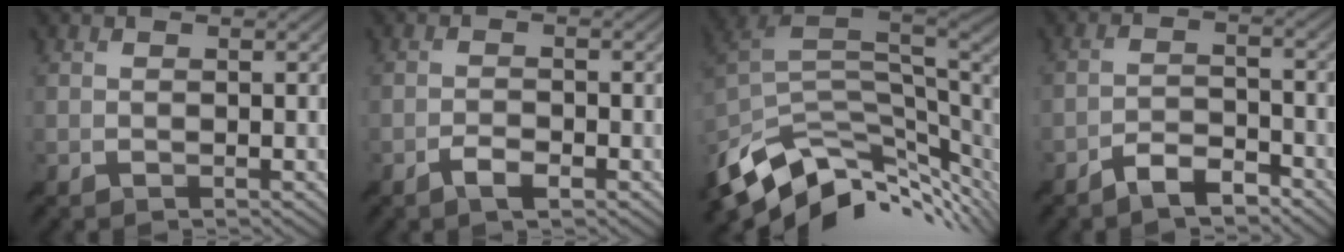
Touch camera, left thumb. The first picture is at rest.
{"total": 2.3, "force": [-1.6, 0.7, 1.5], "torque": [-0.026, 0.000, -0.031]}
{"total": 12.3, "force": [-5.2, 6.2, 9.2], "torque": [-0.203, -0.031, -0.080]}
{"total": 4.5, "force": [-3.7, 1.3, 2.2], "torque": [-0.039, 0.002, -0.072]}